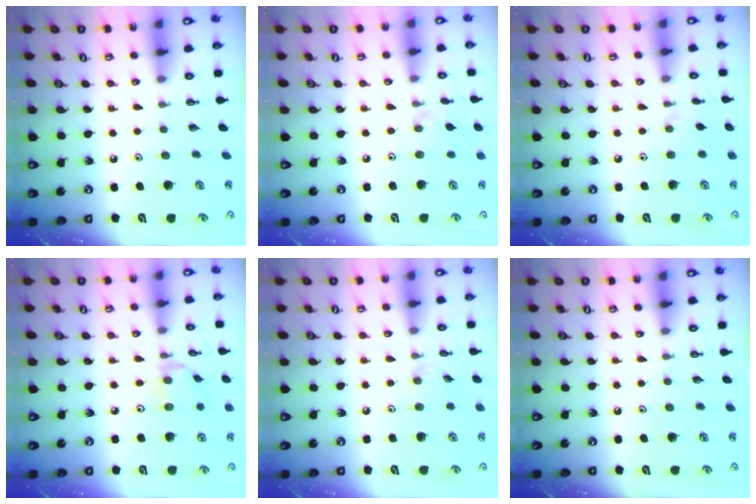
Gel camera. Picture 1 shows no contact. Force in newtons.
{"total": 3.4, "press": 3.3, "slide": 0.5}
{"total": 1.9, "press": 1.9, "slide": 0.4}
{"total": 3.0, "press": 2.9, "slide": 0.4}
{"total": 3.1, "press": 3.0, "slide": 0.6}
{"total": 0.0}